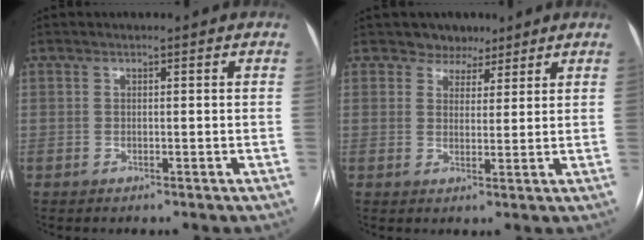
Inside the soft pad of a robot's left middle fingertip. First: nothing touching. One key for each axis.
{"total": 4.0, "fx": 3.1, "fy": 2.6, "fz": 0.0, "tx": 0.009, "ty": 0.001, "tz": 0.044}